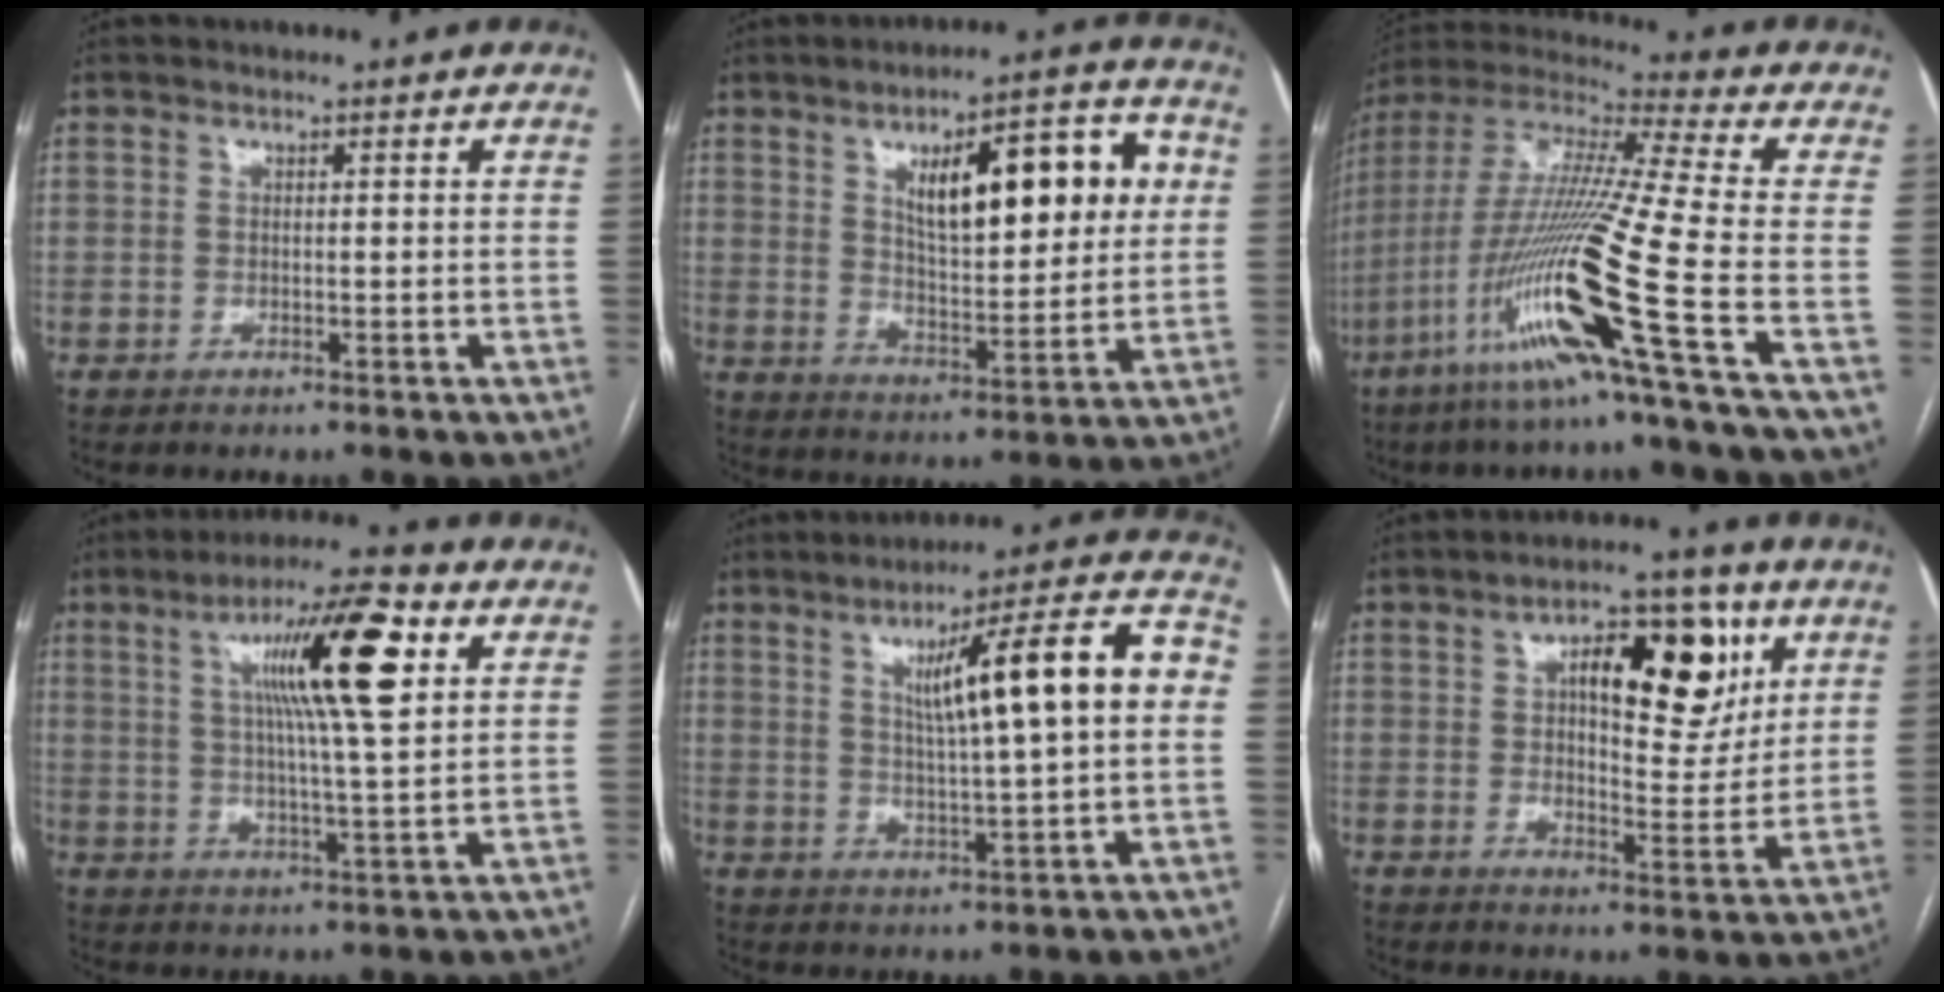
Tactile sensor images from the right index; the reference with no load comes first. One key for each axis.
{"total": 16.2, "fx": 5.0, "fy": 5.0, "fz": 14.5, "tx": -0.207, "ty": 0.023, "tz": 0.079}
{"total": 22.3, "fx": -8.7, "fy": -1.5, "fz": 20.5, "tx": -0.424, "ty": -0.034, "tz": -0.175}
{"total": 13.7, "fx": 4.6, "fy": 0.9, "fz": 12.9, "tx": -0.217, "ty": 0.014, "tz": 0.073}
{"total": 15.4, "fx": 2.6, "fy": 1.0, "fz": 15.1, "tx": -0.220, "ty": 0.026, "tz": 0.039}
{"total": 13.1, "fx": 4.9, "fy": 5.3, "fz": 10.9, "tx": -0.151, "ty": 0.021, "tz": 0.075}